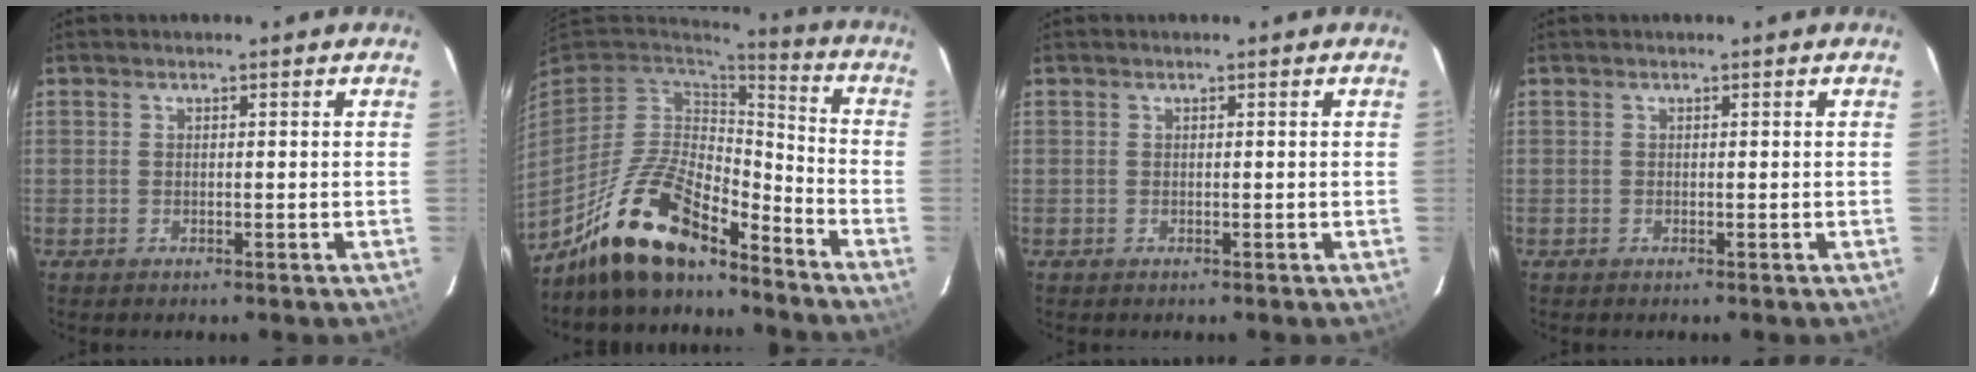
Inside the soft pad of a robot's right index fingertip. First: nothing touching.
{"total": 17.3, "force": [-13.1, 5.8, 9.8], "torque": [-0.212, -0.011, -0.242]}
{"total": 0.0}
{"total": 0.0}